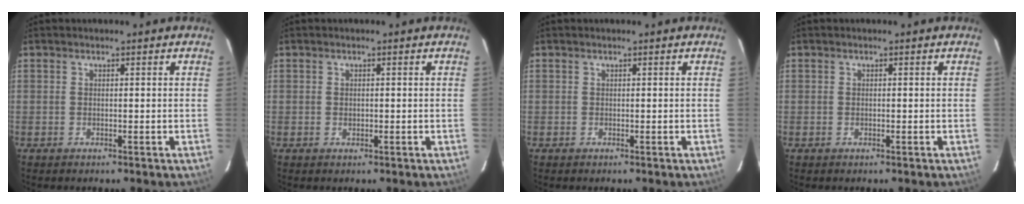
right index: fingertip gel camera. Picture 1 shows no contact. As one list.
[{"total": 0.7, "force": [-0.1, 0.5, 0.5], "torque": [-0.006, 0.003, 0.001]}, {"total": 0.0}, {"total": 0.0}]